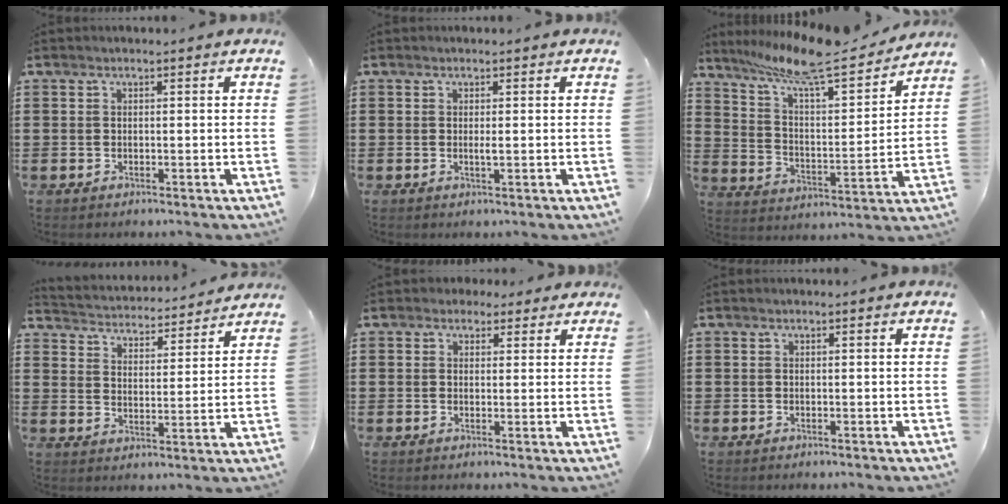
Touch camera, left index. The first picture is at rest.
{"total": 1.0, "force": [0.1, 0.0, 1.0], "torque": [-0.018, -0.004, 0.002]}
{"total": 11.5, "force": [9.8, 0.5, 6.0], "torque": [-0.143, -0.063, 0.162]}
{"total": 3.5, "force": [3.5, 0.1, -0.4], "torque": [-0.017, -0.032, 0.054]}
{"total": 2.2, "force": [1.6, 1.5, 0.2], "torque": [-0.005, 0.007, 0.028]}
{"total": 0.0}